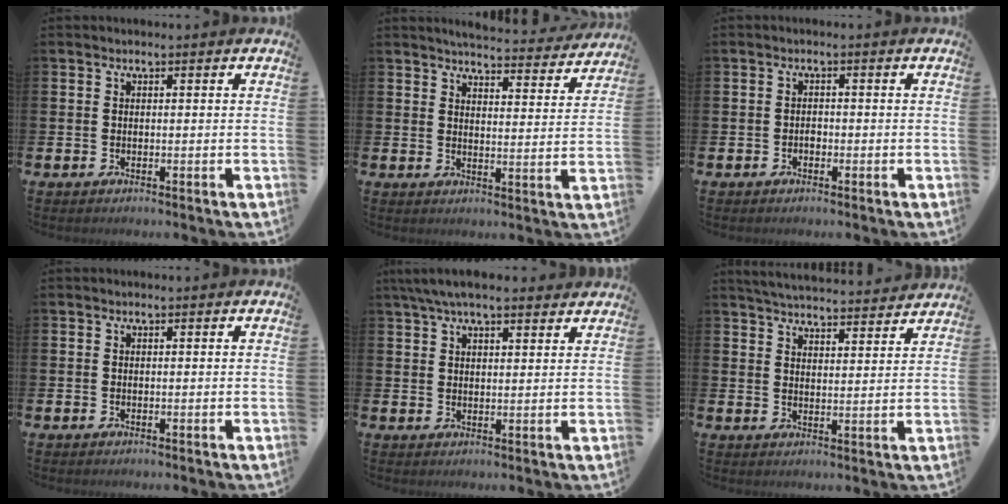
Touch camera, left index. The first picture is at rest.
{"total": 5.0, "force": [5.0, 0.3, 0.5], "torque": [-0.011, -0.044, 0.083]}
{"total": 1.0, "force": [-0.6, 0.8, 0.3], "torque": [-0.001, -0.001, -0.013]}
{"total": 0.0}
{"total": 5.5, "force": [4.8, 1.2, 2.4], "torque": [-0.052, -0.010, 0.087]}
{"total": 5.0, "force": [5.0, 0.4, 0.2], "torque": [-0.014, -0.039, 0.087]}